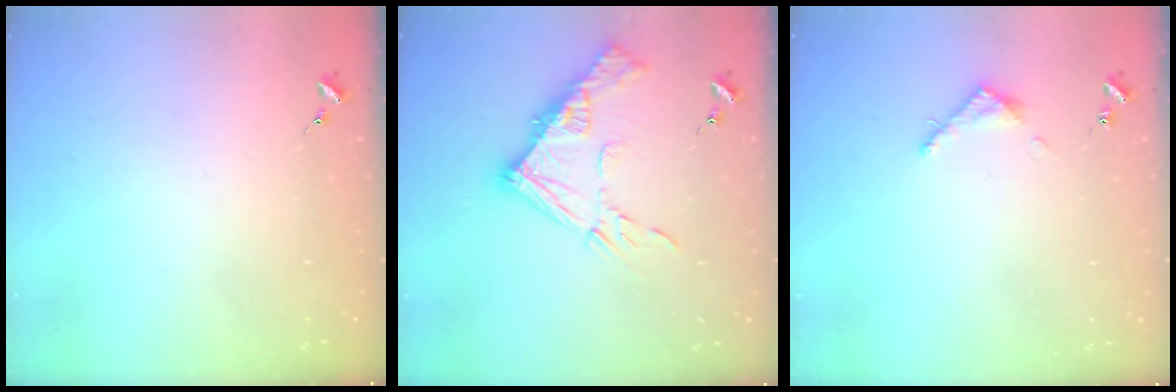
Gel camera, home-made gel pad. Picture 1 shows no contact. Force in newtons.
{"total": 14.5, "press": 14.4, "slide": 1.6}
{"total": 3.5, "press": 3.5, "slide": 0.3}